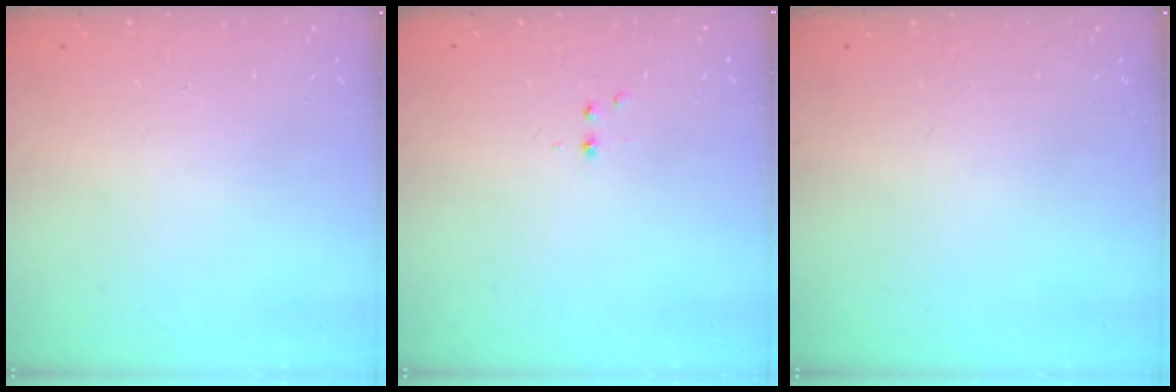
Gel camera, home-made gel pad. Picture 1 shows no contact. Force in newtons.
{"total": 2.2, "press": 1.9, "slide": 1.2}
{"total": 0.0}